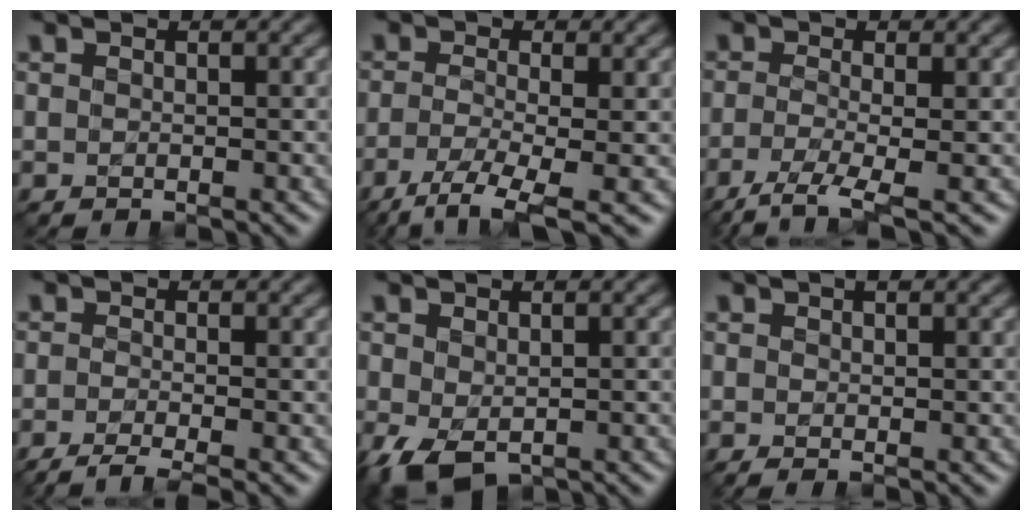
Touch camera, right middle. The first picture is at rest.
{"total": 4.4, "force": [-2.3, 1.2, 3.6], "torque": [-0.076, -0.004, -0.050]}
{"total": 3.6, "force": [-1.7, 0.8, 3.0], "torque": [-0.062, -0.004, -0.044]}
{"total": 3.0, "force": [-1.9, 0.7, 2.2], "torque": [-0.033, 0.000, -0.045]}
{"total": 3.4, "force": [-1.2, 1.9, 2.5], "torque": [-0.060, -0.008, -0.020]}
{"total": 1.1, "force": [0.6, 0.3, 1.0], "torque": [-0.014, 0.001, 0.008]}